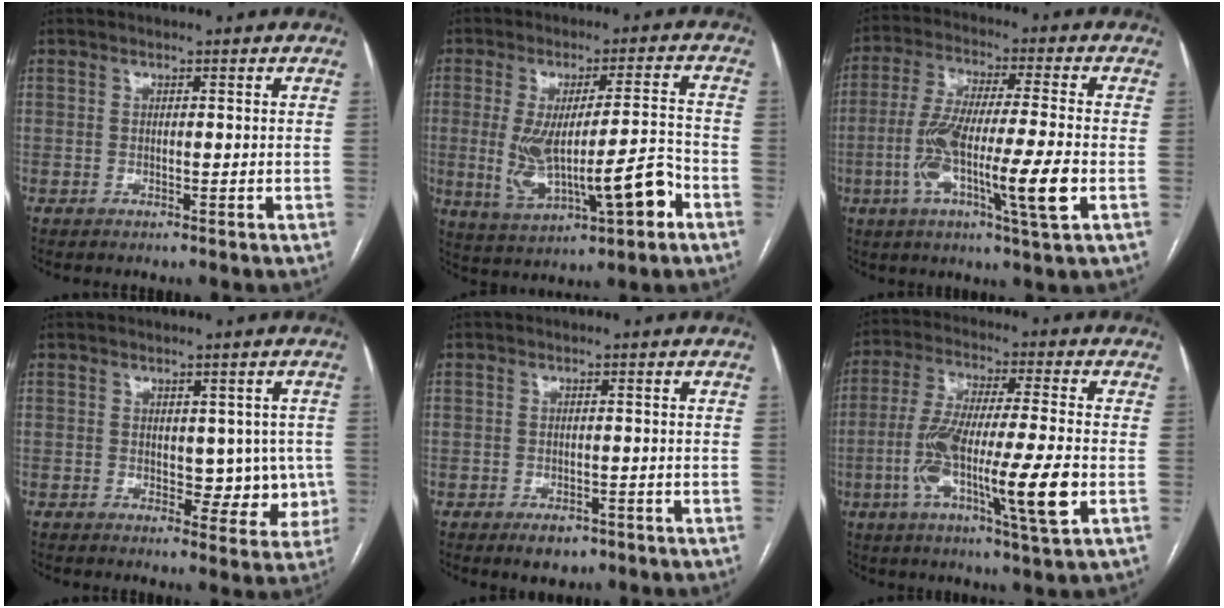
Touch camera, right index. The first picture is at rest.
{"total": 13.1, "force": [-3.5, 2.7, 12.4], "torque": [-0.227, 0.010, -0.039]}
{"total": 14.4, "force": [-3.7, 0.6, 13.9], "torque": [-0.264, -0.008, -0.071]}
{"total": 5.6, "force": [-0.2, 3.5, 4.3], "torque": [-0.030, 0.007, 0.004]}
{"total": 3.1, "force": [-1.9, 1.9, 1.6], "torque": [-0.021, 0.000, -0.017]}
{"total": 15.9, "force": [-4.0, 1.0, 15.3], "torque": [-0.289, -0.011, -0.073]}